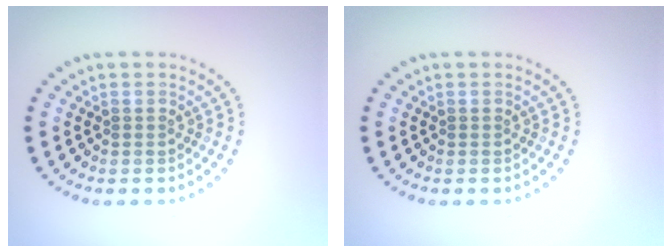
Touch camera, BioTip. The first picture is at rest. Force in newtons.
{"total": 0.0}